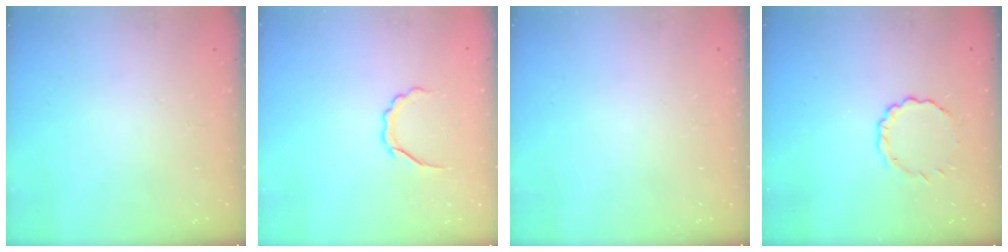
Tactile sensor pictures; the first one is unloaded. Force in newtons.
{"total": 4.2, "press": 4.1, "slide": 0.7}
{"total": 0.0}
{"total": 2.8, "press": 2.7, "slide": 0.9}